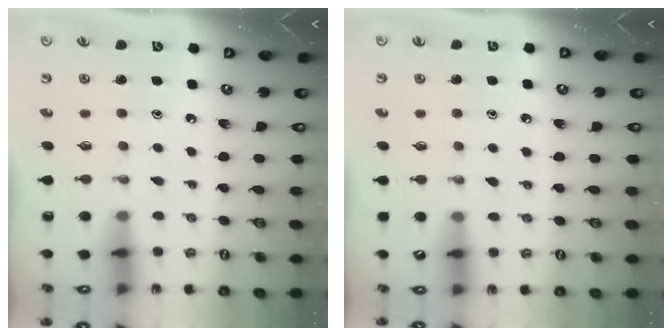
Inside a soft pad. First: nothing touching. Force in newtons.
{"total": 3.4, "press": 3.4, "slide": 0.5}